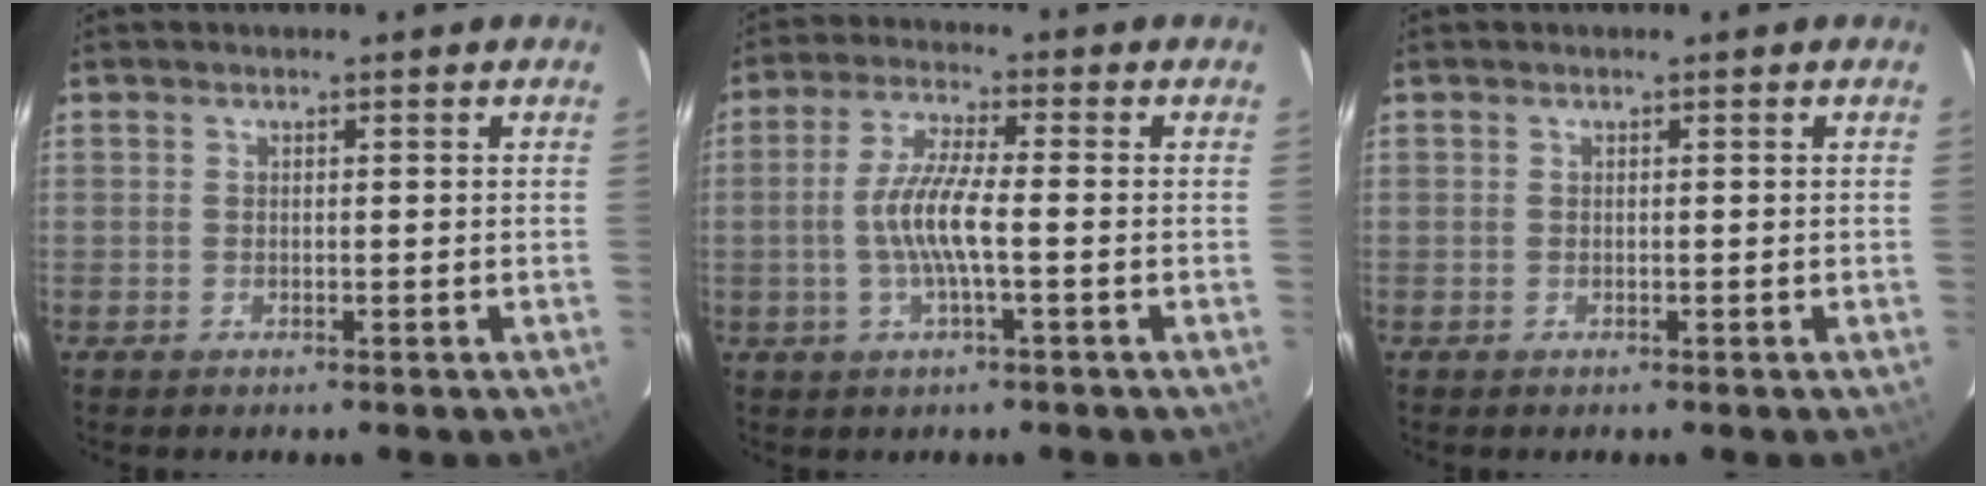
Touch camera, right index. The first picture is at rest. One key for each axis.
{"total": 7.7, "fx": -1.5, "fy": 0.7, "fz": 7.5, "tx": -0.153, "ty": 0.001, "tz": -0.029}
{"total": 0.0}